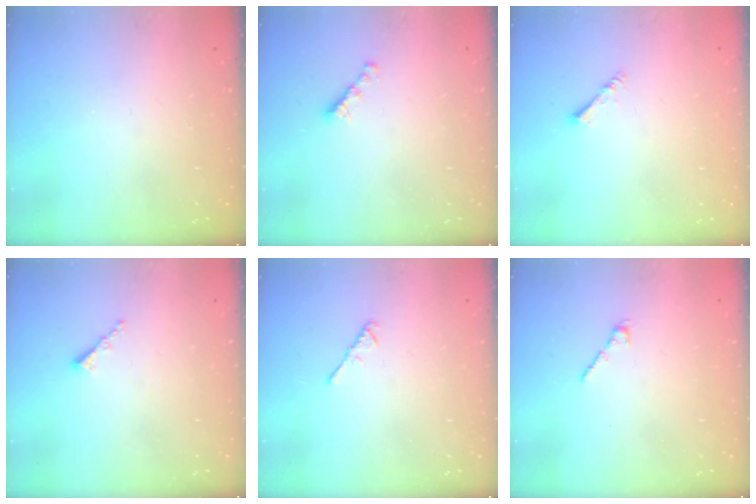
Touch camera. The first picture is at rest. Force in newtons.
{"total": 2.7, "press": 2.6, "slide": 0.7}
{"total": 1.4, "press": 1.4, "slide": 0.3}
{"total": 1.0, "press": 0.9, "slide": 0.4}
{"total": 2.6, "press": 2.6, "slide": 0.6}
{"total": 2.5, "press": 2.4, "slide": 0.7}